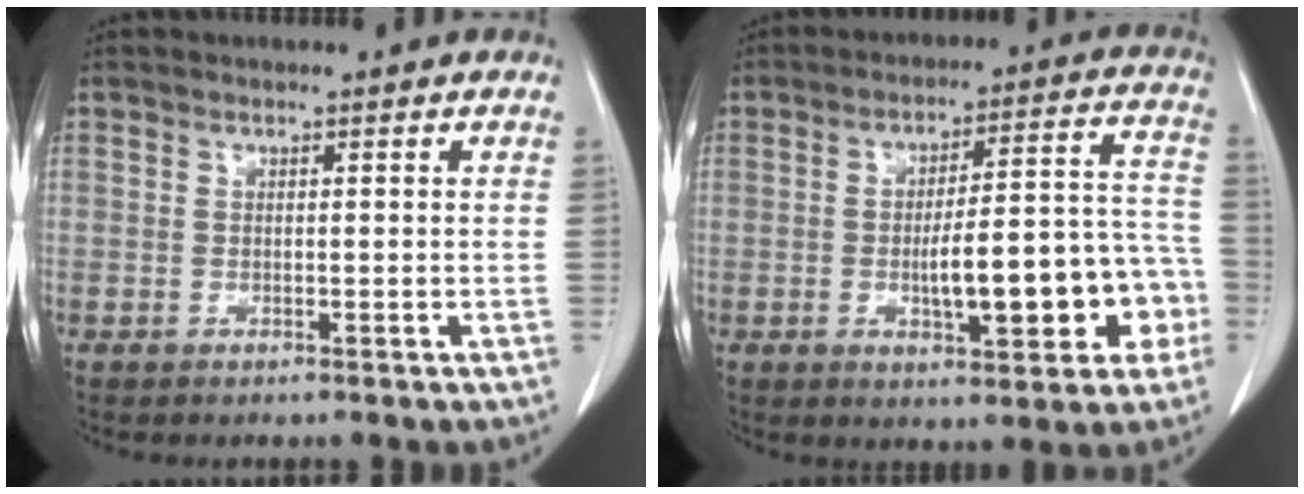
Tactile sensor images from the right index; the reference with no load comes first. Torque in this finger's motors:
{"motor_torque": [1.29, -0.51, 0.33, 0.14]}